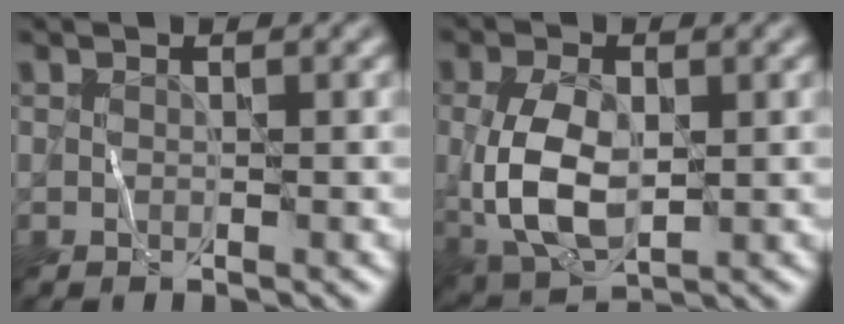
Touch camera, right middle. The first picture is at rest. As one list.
[{"total": 6.8, "force": [-0.2, 3.9, 5.6], "torque": [-0.131, -0.006, 0.001]}]